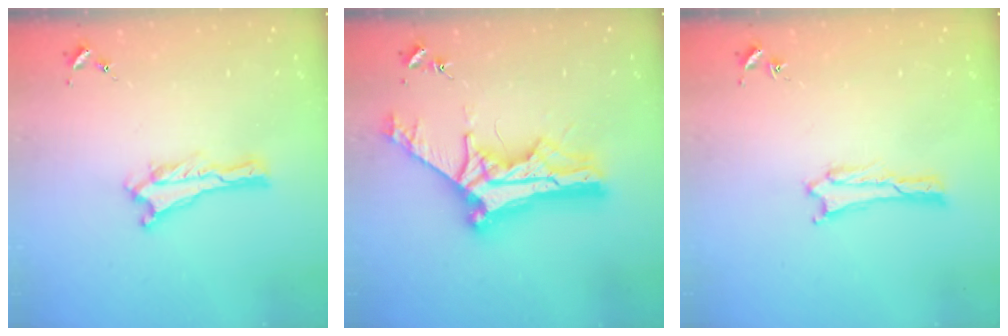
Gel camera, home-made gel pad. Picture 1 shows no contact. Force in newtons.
{"total": 14.7, "press": 14.7, "slide": 1.3}
{"total": 1.7, "press": 1.7, "slide": 0.1}